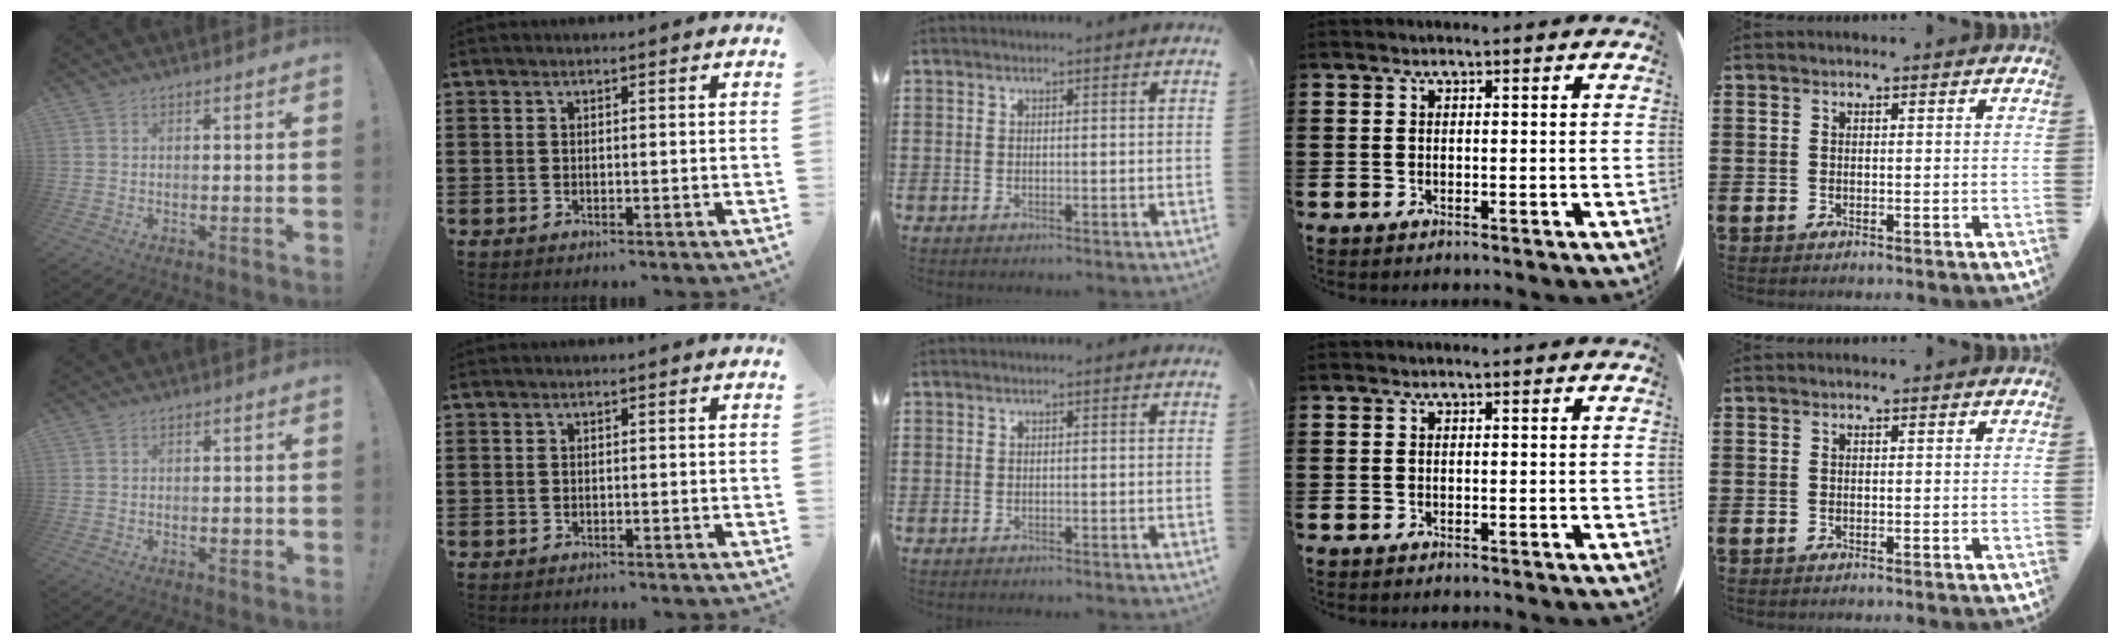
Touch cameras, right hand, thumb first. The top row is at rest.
{"thumb": {"total": 1.9, "force": [-1.0, 1.0, 1.3], "torque": [-0.012, 0.001, -0.017]}, "index": {"total": 0.5, "force": [-0.1, -0.5, -0.2], "torque": [0.008, 0.002, -0.003]}}